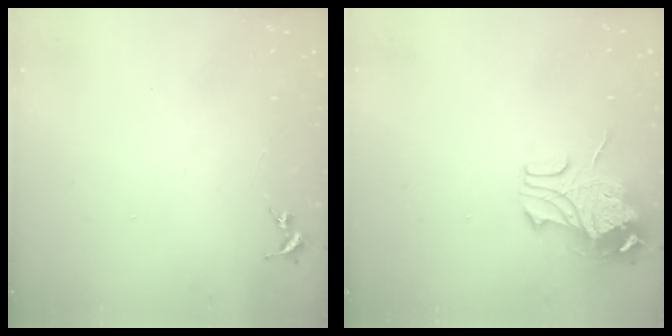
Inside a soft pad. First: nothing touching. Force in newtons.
{"total": 9.6, "press": 9.6, "slide": 1.1}